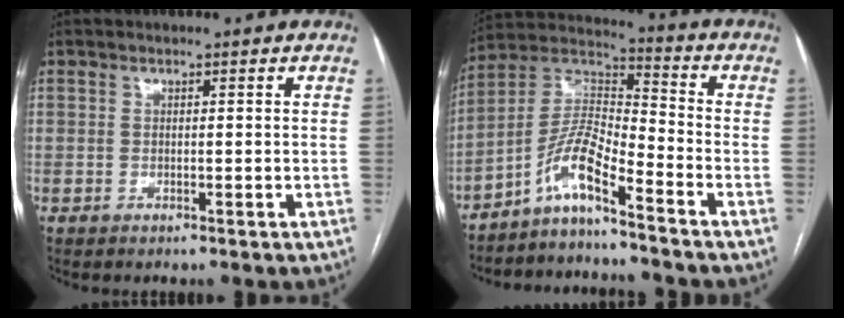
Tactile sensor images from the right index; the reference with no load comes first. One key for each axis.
{"total": 8.7, "fx": -6.0, "fy": 0.5, "fz": 6.2, "tx": -0.133, "ty": 0.015, "tz": -0.118}